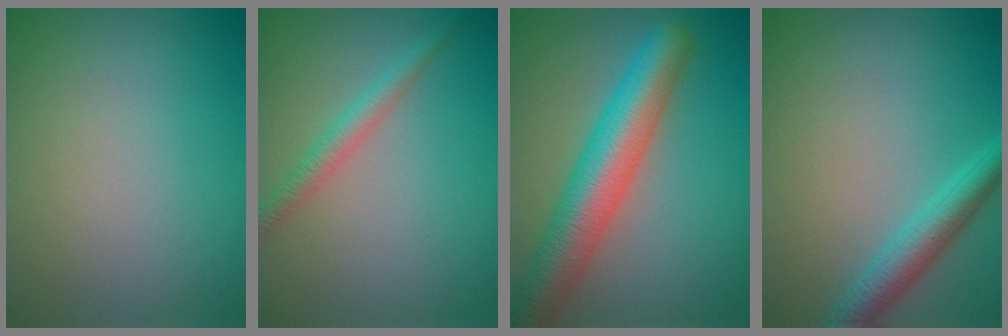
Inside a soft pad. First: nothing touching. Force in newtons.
{"total": 2.2, "press": 2.2, "slide": 0.1}
{"total": 8.2, "press": 8.2, "slide": 0.3}
{"total": 3.4, "press": 3.4, "slide": 0.2}